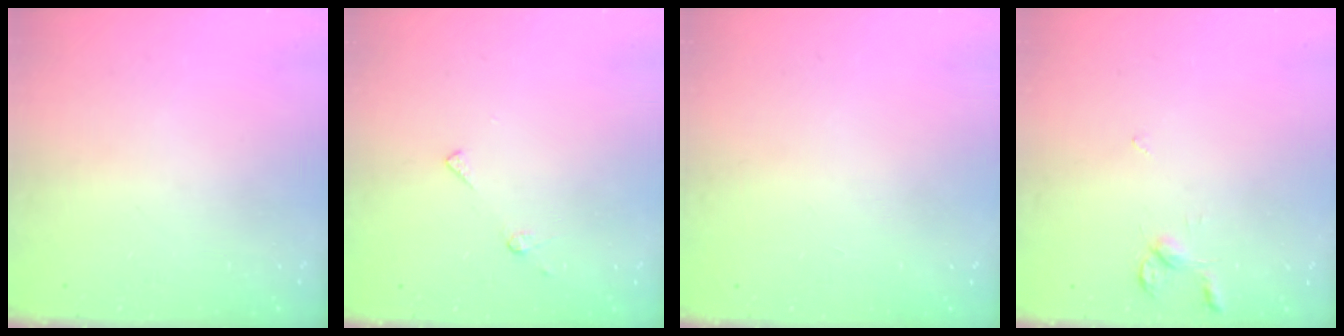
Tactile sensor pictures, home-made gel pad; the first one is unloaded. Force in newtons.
{"total": 5.4, "press": 5.3, "slide": 0.7}
{"total": 2.4, "press": 2.3, "slide": 0.2}
{"total": 4.5, "press": 4.5, "slide": 0.5}